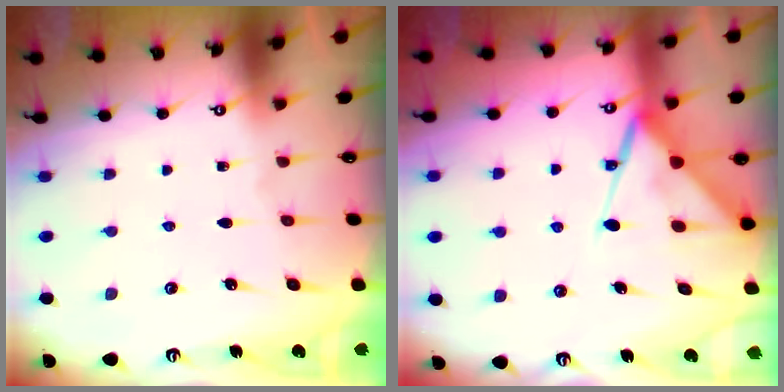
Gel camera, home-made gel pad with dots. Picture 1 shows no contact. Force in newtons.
{"total": 11.4, "press": 11.3, "slide": 1.2}